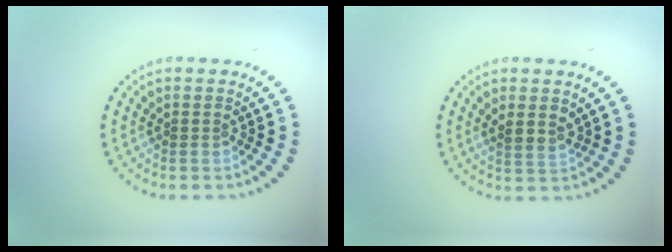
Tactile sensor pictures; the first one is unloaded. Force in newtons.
{"total": 1.9, "press": 1.6, "slide": 0.9}